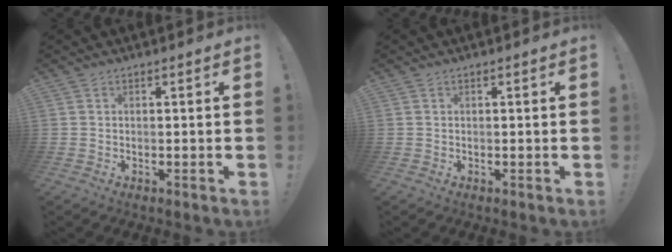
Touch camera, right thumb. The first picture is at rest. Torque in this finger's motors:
{"motor_torque": [0.17, -0.01, -0.04, 0.10, 0.10]}